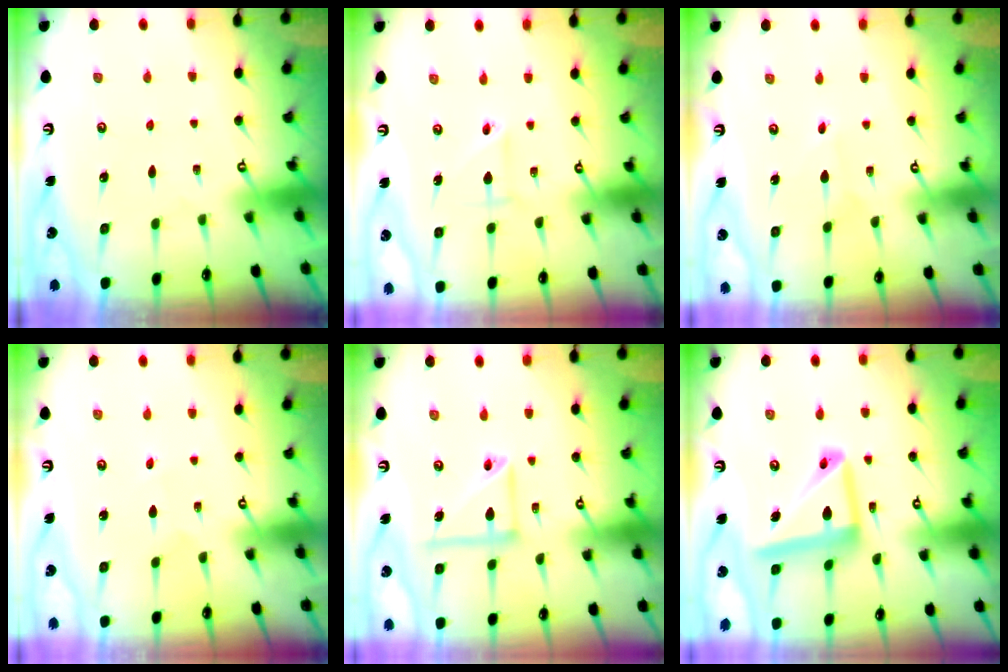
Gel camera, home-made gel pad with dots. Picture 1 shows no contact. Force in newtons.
{"total": 3.1, "press": 3.0, "slide": 0.6}
{"total": 2.0, "press": 2.0, "slide": 0.2}
{"total": 1.6, "press": 1.6, "slide": 0.1}
{"total": 10.7, "press": 10.7, "slide": 1.4}
{"total": 15.2, "press": 15.1, "slide": 1.5}